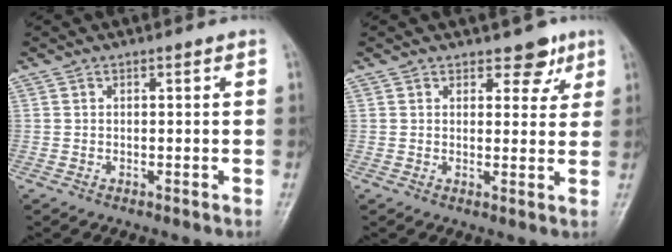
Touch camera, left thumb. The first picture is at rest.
{"total": 4.6, "force": [3.1, 2.7, 2.0], "torque": [0.006, -0.015, 0.041]}